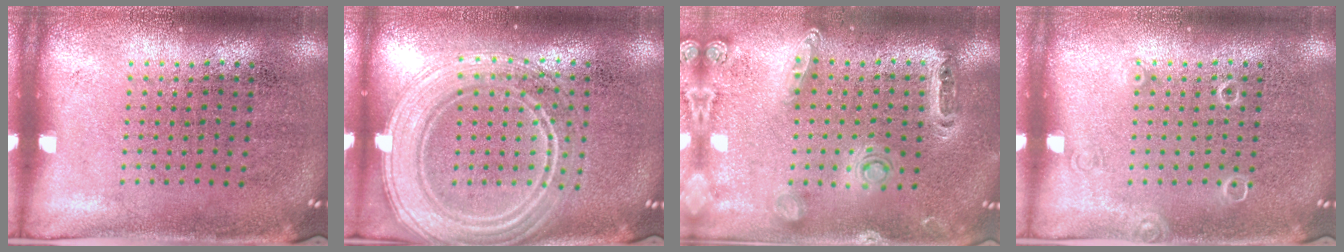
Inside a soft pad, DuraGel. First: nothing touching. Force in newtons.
{"total": 3.0, "press": 3.0, "slide": 0.4}
{"total": 1.4, "press": 1.4, "slide": 0.3}
{"total": 0.9, "press": 0.9, "slide": 0.1}